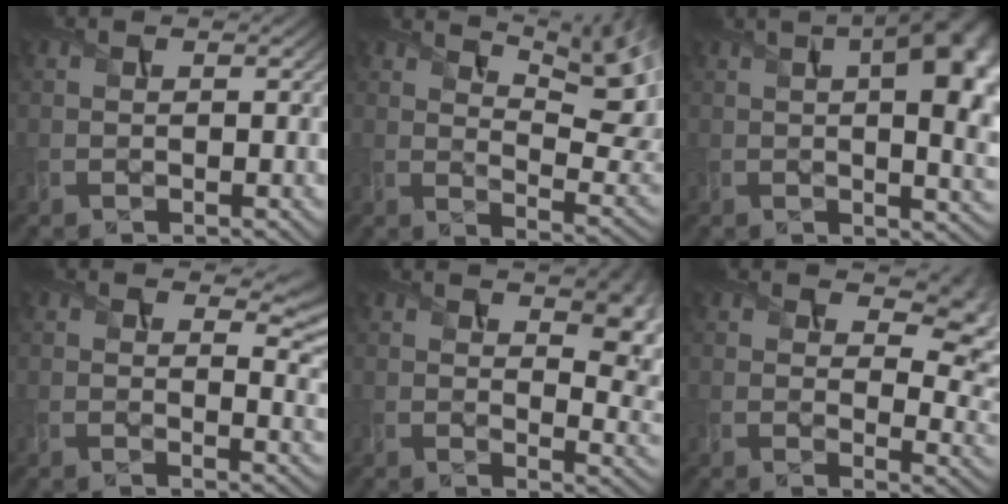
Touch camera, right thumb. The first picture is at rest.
{"total": 13.4, "force": [8.2, 4.0, 9.8], "torque": [-0.159, 0.006, 0.122]}
{"total": 15.5, "force": [2.9, 6.6, 13.8], "torque": [-0.164, 0.018, 0.040]}
{"total": 6.4, "force": [3.7, 2.7, 4.5], "torque": [-0.065, -0.007, 0.062]}
{"total": 11.0, "force": [5.3, 4.2, 8.7], "torque": [-0.121, 0.009, 0.083]}
{"total": 10.8, "force": [5.7, 5.3, 7.4], "torque": [-0.107, -0.012, 0.100]}